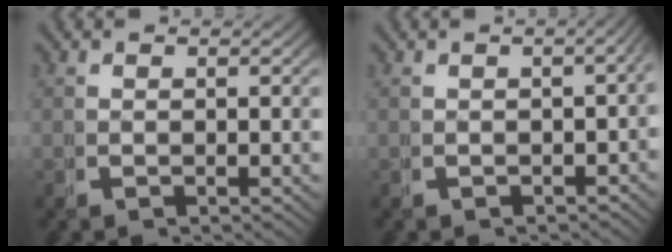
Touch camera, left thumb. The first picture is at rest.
{"total": 2.3, "force": [-0.8, 1.0, 1.9], "torque": [-0.022, 0.003, -0.012]}